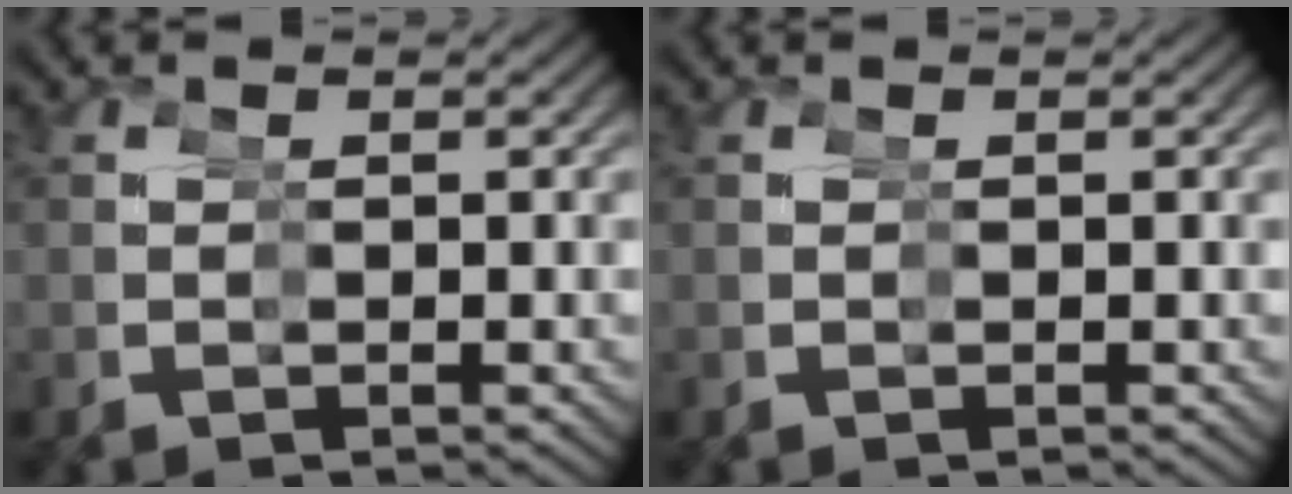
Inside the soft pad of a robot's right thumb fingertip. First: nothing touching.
{"total": 0.0}